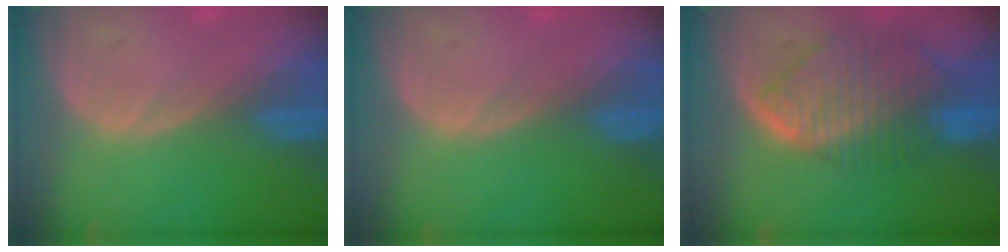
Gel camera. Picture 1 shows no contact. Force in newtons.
{"total": 0.0}
{"total": 10.1, "press": 8.8, "slide": 5.1}